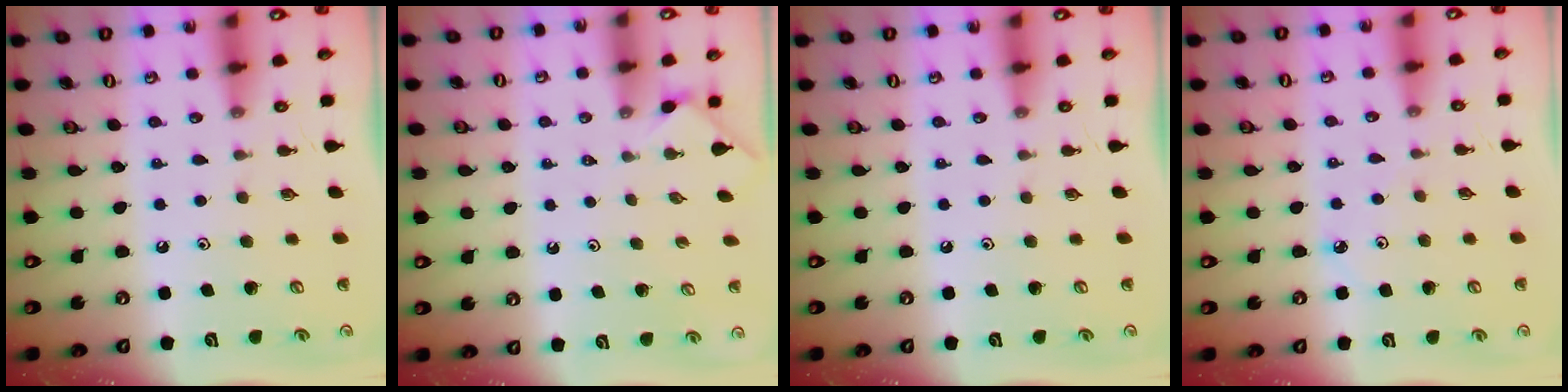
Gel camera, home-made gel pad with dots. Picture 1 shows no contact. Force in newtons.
{"total": 1.0, "press": 0.9, "slide": 0.3}
{"total": 0.0}
{"total": 2.2, "press": 2.2, "slide": 0.3}